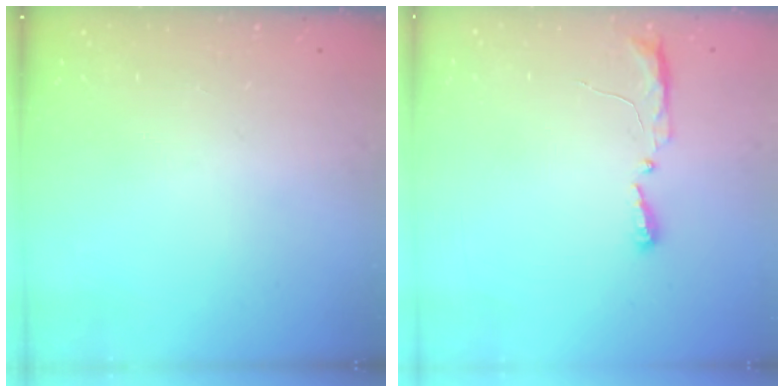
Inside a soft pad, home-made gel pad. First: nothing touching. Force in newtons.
{"total": 8.2, "press": 5.2, "slide": 6.2}